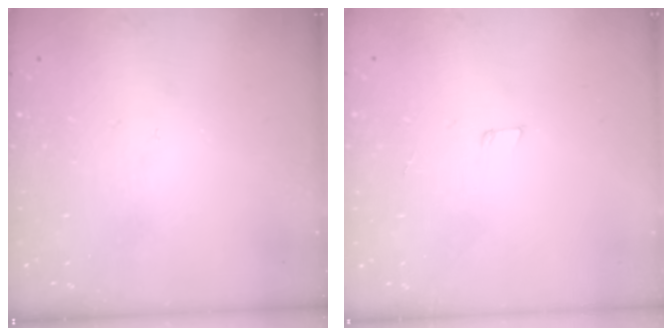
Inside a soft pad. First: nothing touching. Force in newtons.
{"total": 3.0, "press": 3.0, "slide": 0.2}